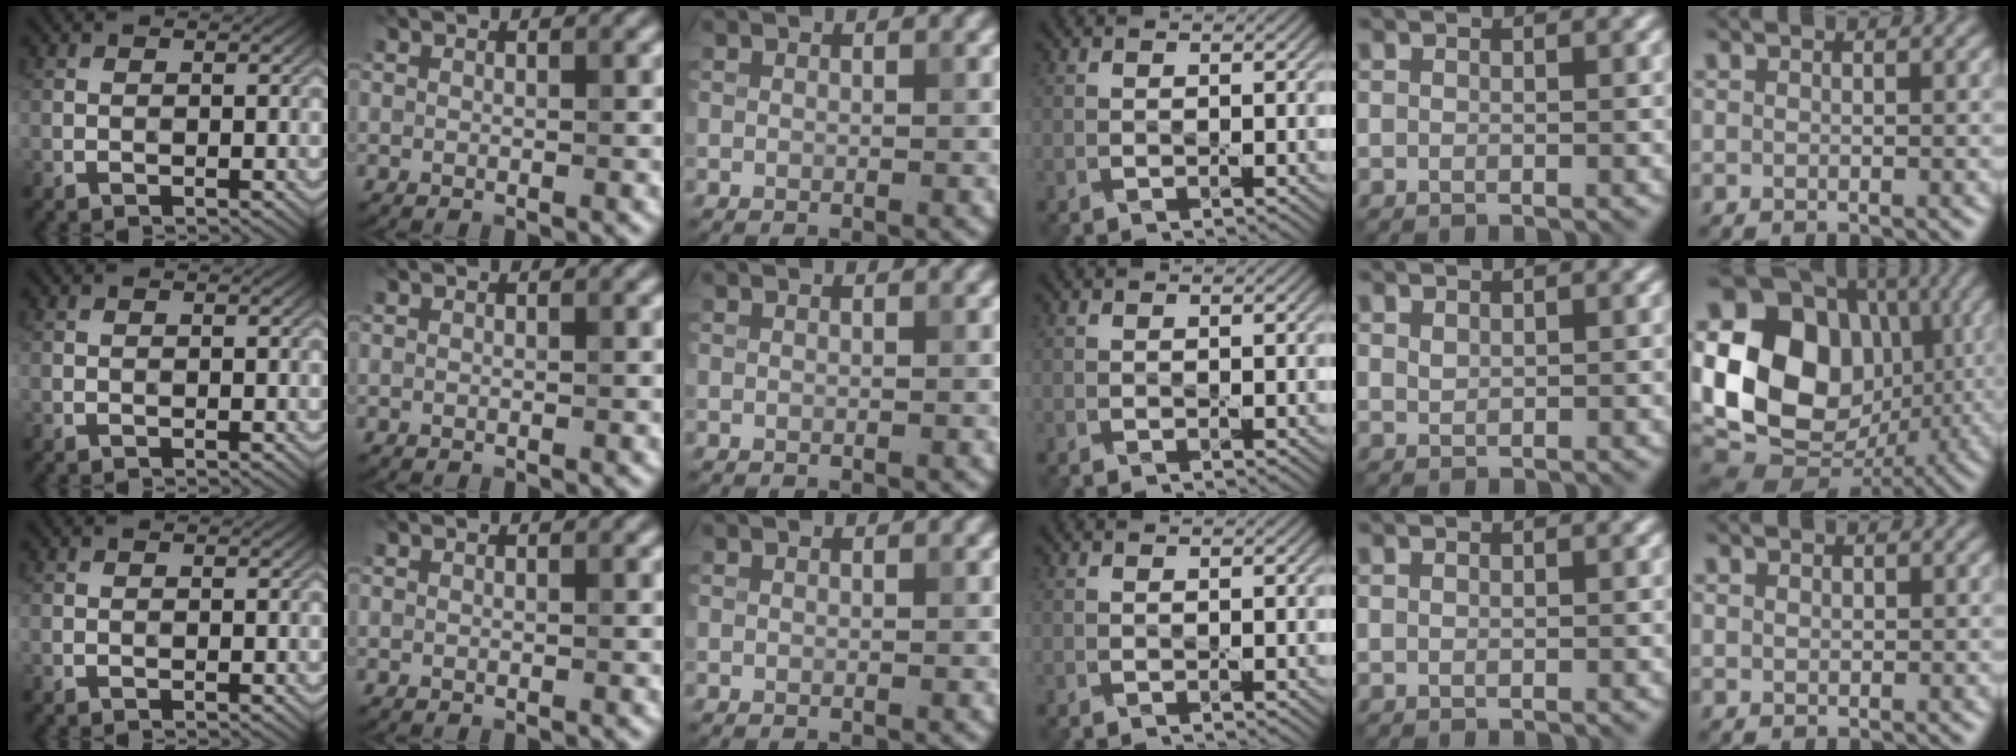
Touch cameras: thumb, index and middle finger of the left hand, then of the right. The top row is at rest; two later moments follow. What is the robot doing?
{"motion": "press", "object": "small bumper sticker"}